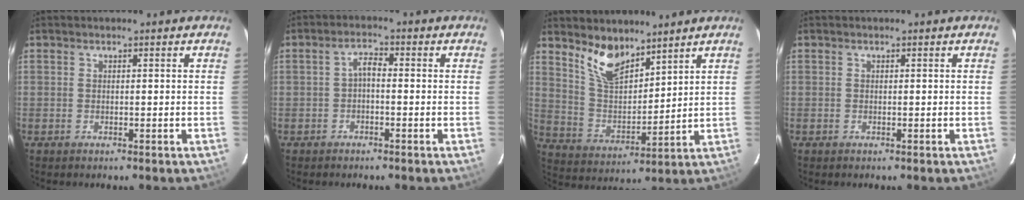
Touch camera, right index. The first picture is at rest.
{"total": 2.3, "force": [-0.7, 1.1, 1.9], "torque": [-0.038, 0.010, -0.015]}
{"total": 10.0, "force": [7.7, 4.0, 5.1], "torque": [-0.097, 0.001, 0.155]}
{"total": 0.0}